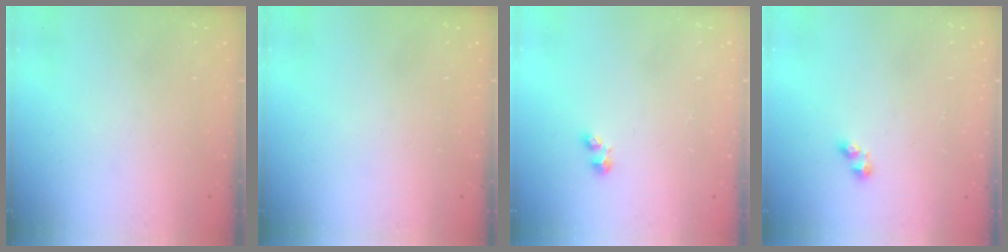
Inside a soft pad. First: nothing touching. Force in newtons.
{"total": 0.0}
{"total": 2.9, "press": 2.8, "slide": 0.6}
{"total": 2.8, "press": 2.8, "slide": 0.4}